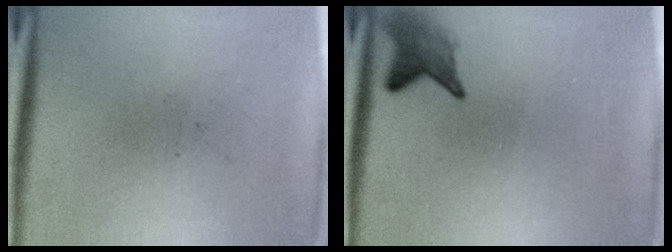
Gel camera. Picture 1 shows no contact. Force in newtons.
{"total": 2.9}